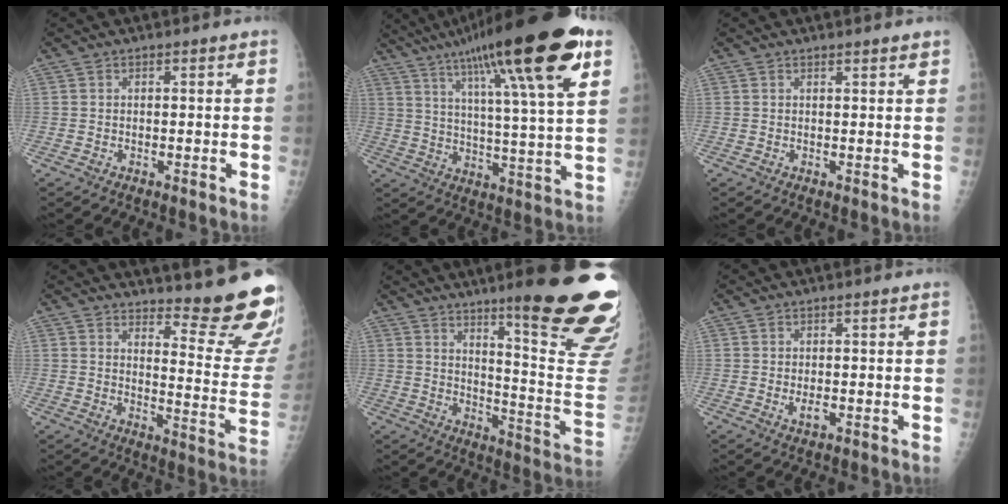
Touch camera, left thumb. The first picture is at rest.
{"total": 25.0, "force": [13.6, 3.5, 20.7], "torque": [-0.323, -0.025, 0.210]}
{"total": 1.5, "force": [1.3, 0.1, 0.7], "torque": [-0.003, -0.003, 0.017]}
{"total": 16.6, "force": [13.9, 2.1, 8.8], "torque": [-0.089, -0.162, 0.172]}
{"total": 25.0, "force": [15.8, 3.0, 19.2], "torque": [-0.205, -0.100, 0.217]}
{"total": 2.0, "force": [-0.4, 0.9, 1.7], "torque": [-0.028, 0.000, 0.000]}